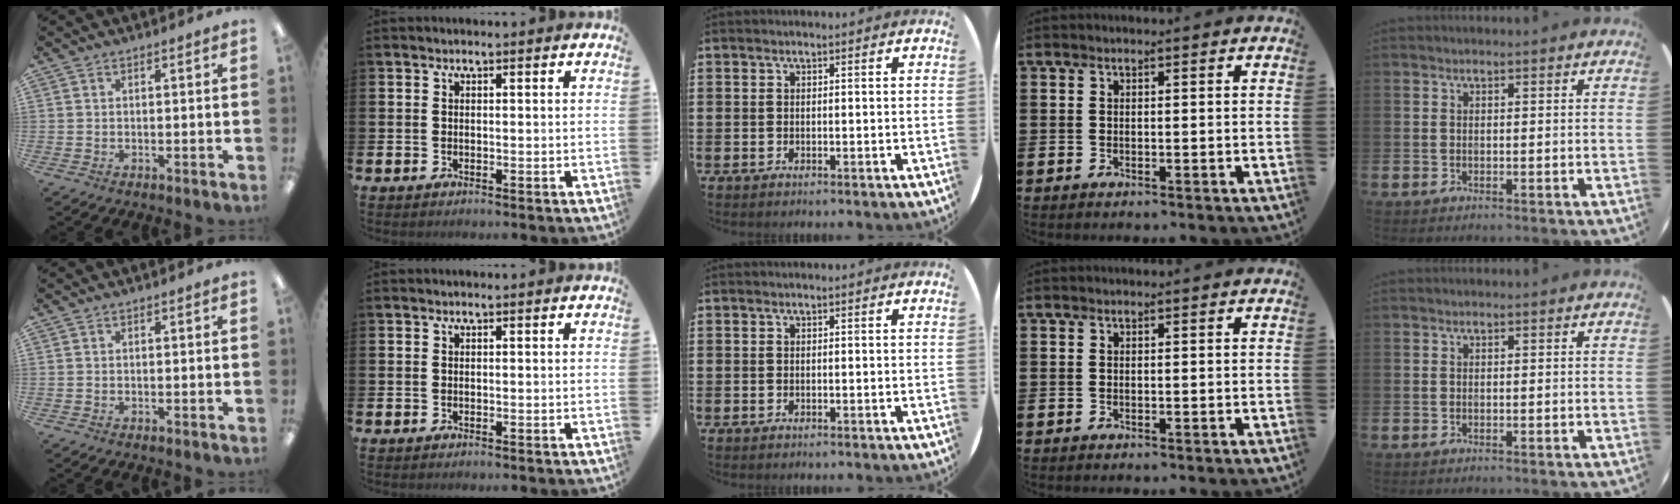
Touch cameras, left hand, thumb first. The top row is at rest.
{}